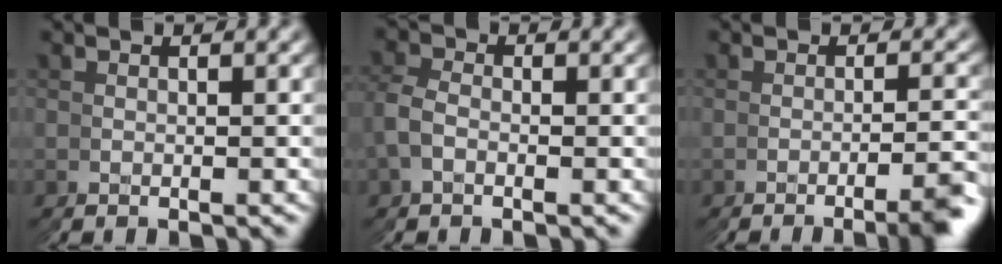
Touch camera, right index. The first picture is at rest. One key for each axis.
{"total": 2.3, "fx": -0.1, "fy": 2.2, "fz": -0.5, "tx": -0.011, "ty": 0.003, "tz": -0.007}
{"total": 2.7, "fx": -1.9, "fy": -1.2, "fz": 1.4, "tx": -0.014, "ty": 0.016, "tz": -0.040}